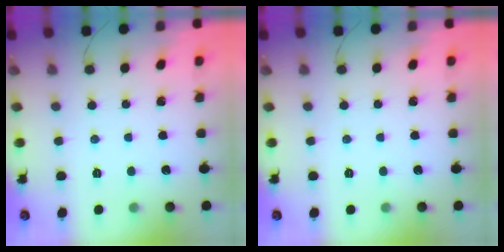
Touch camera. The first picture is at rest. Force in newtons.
{"total": 0.0}